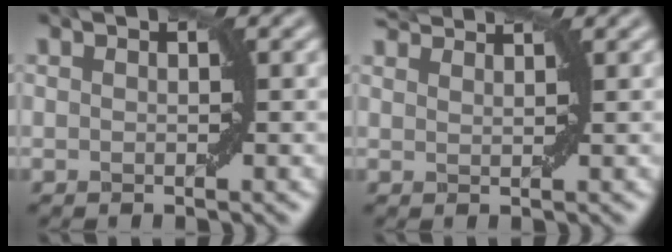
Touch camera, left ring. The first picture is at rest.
{"total": 3.7, "force": [3.5, 0.3, 1.0], "torque": [-0.018, 0.011, 0.050]}